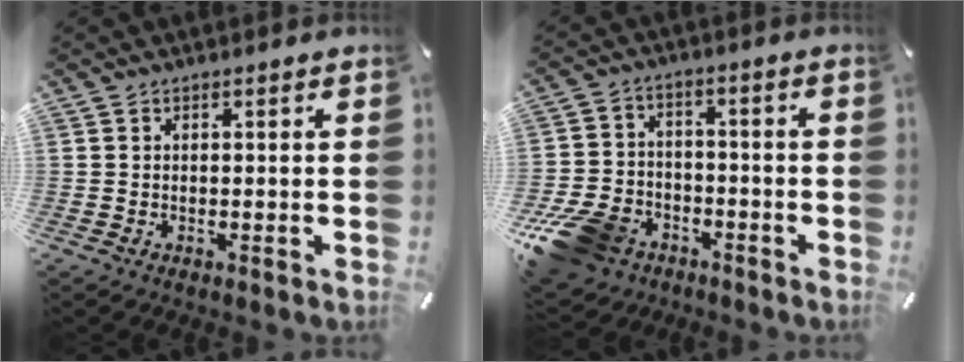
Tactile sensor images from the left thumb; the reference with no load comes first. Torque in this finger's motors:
{"motor_torque": [-0.19, 1.85, 0.37, 0.13, 0.23]}